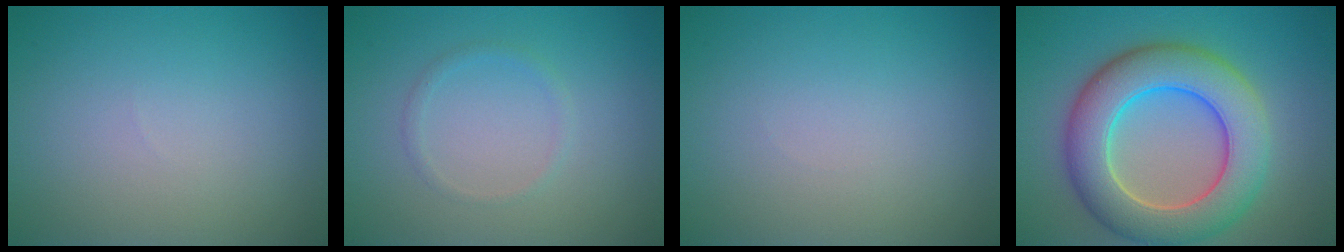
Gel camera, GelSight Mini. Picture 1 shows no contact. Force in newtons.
{"total": 0.9, "press": 0.9, "slide": 0.1}
{"total": 0.0}
{"total": 9.3, "press": 9.2, "slide": 0.7}